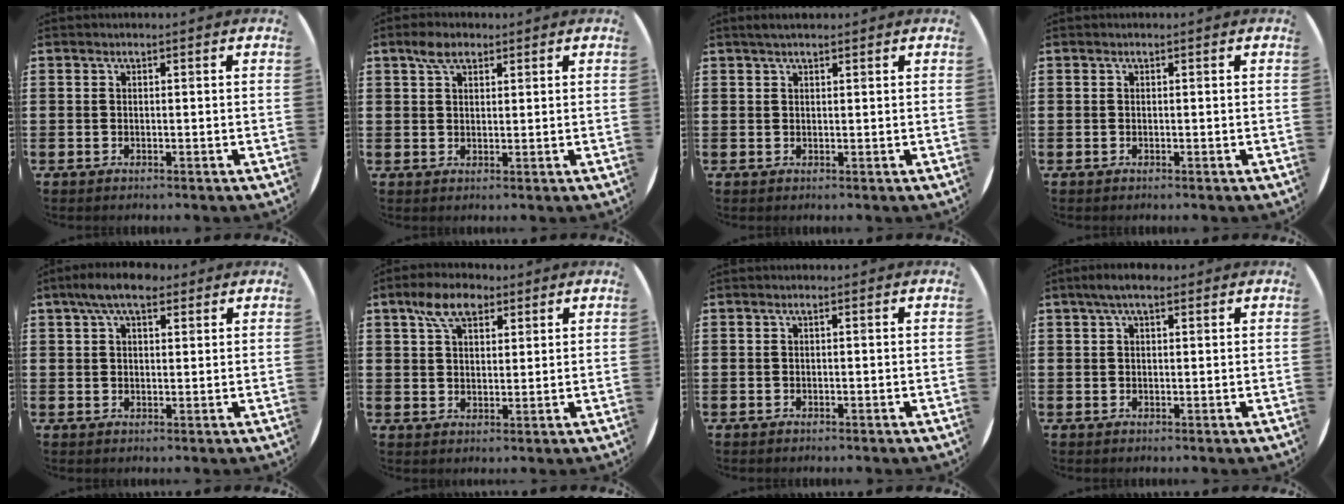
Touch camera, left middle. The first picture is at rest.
{"total": 3.5, "force": [2.5, 1.8, 1.8], "torque": [-0.023, 0.002, 0.042]}
{"total": 1.4, "force": [1.2, 0.3, 0.7], "torque": [-0.014, 0.004, 0.021]}
{"total": 0.0}
{"total": 5.6, "force": [4.1, 2.3, 3.1], "torque": [-0.062, 0.005, 0.073]}
{"total": 6.5, "force": [4.2, 3.6, 3.5], "torque": [-0.058, 0.003, 0.073]}
{"total": 0.0}
{"total": 2.9, "force": [2.1, 0.8, 1.8], "torque": [-0.032, 0.004, 0.035]}